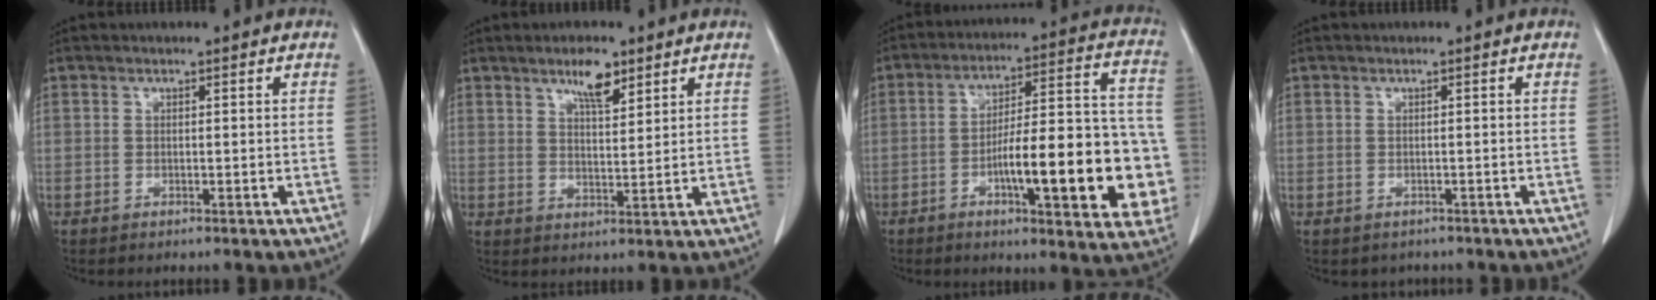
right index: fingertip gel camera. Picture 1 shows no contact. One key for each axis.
{"total": 5.1, "fx": 3.4, "fy": 1.4, "fz": 3.5, "tx": -0.064, "ty": 0.000, "tz": 0.058}
{"total": 21.0, "fx": -5.5, "fy": 4.6, "fz": 19.7, "tx": -0.207, "ty": 0.031, "tz": -0.067}
{"total": 1.7, "fx": -1.1, "fy": 1.3, "fz": 0.0, "tx": -0.005, "ty": 0.003, "tz": -0.013}